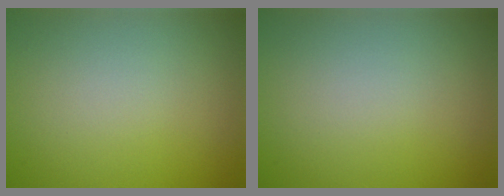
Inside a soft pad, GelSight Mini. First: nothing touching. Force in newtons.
{"total": 0.0}